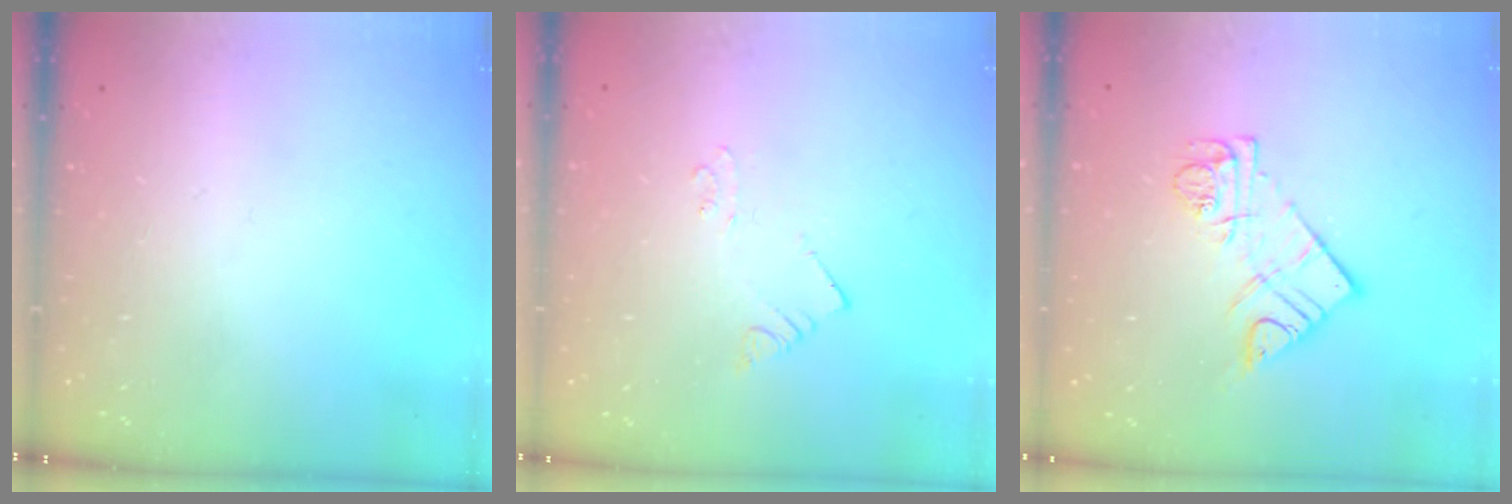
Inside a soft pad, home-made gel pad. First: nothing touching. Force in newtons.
{"total": 2.3, "press": 2.3, "slide": 0.1}
{"total": 10.6, "press": 10.6, "slide": 1.1}